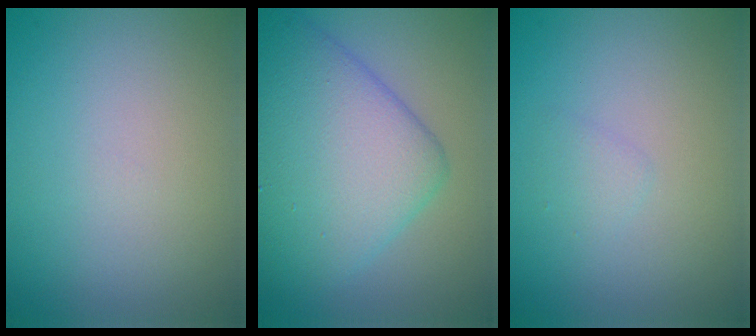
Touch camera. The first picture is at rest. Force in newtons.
{"total": 8.7, "press": 8.7, "slide": 0.2}
{"total": 0.8, "press": 0.8, "slide": 0.1}